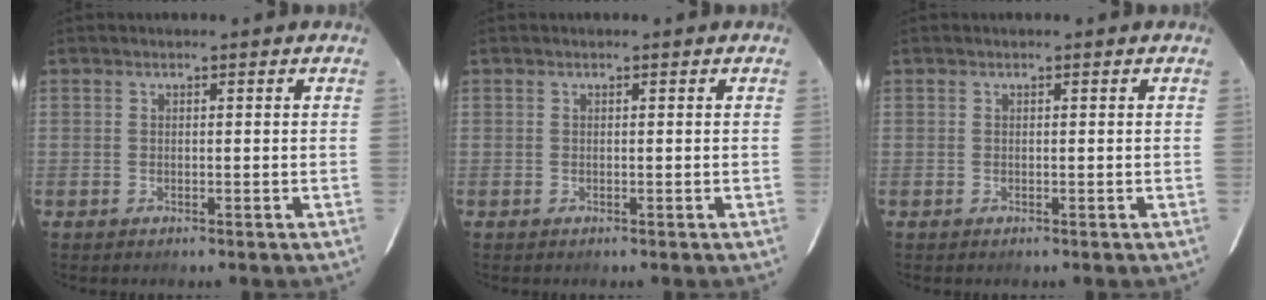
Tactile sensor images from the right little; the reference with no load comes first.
{"total": 0.0}
{"total": 0.0}